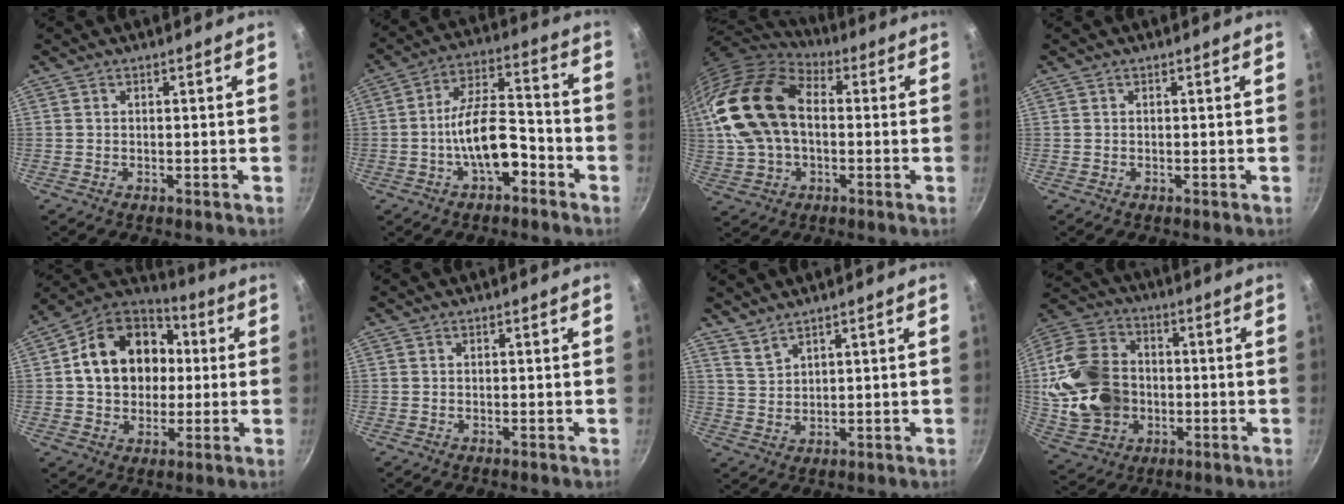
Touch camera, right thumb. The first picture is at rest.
{"total": 11.7, "force": [-4.5, 5.5, 9.3], "torque": [-0.135, 0.054, -0.079]}
{"total": 22.8, "force": [1.7, 15.1, 17.0], "torque": [-0.349, 0.038, 0.026]}
{"total": 0.0}
{"total": 18.7, "force": [2.3, 14.7, 11.4], "torque": [-0.167, 0.032, 0.029]}
{"total": 0.0}
{"total": 3.4, "force": [3.1, 0.8, 1.2], "torque": [-0.027, -0.023, 0.068]}
{"total": 18.9, "force": [-1.0, 14.7, 11.8], "torque": [-0.214, 0.025, -0.011]}